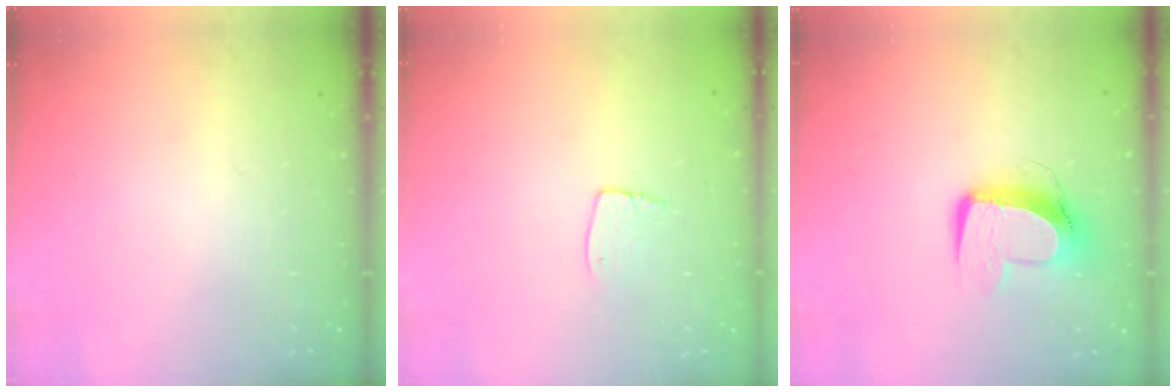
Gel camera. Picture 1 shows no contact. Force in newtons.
{"total": 5.6, "press": 5.6, "slide": 0.4}
{"total": 11.4, "press": 11.3, "slide": 1.5}